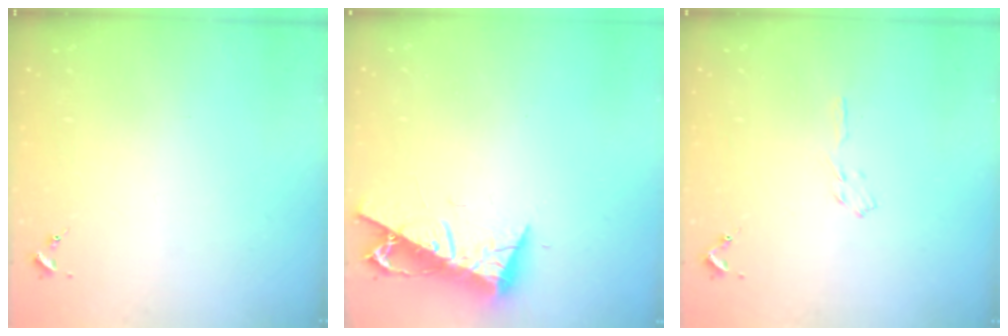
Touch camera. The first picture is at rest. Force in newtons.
{"total": 9.4, "press": 9.3, "slide": 1.3}
{"total": 3.2, "press": 3.1, "slide": 0.4}